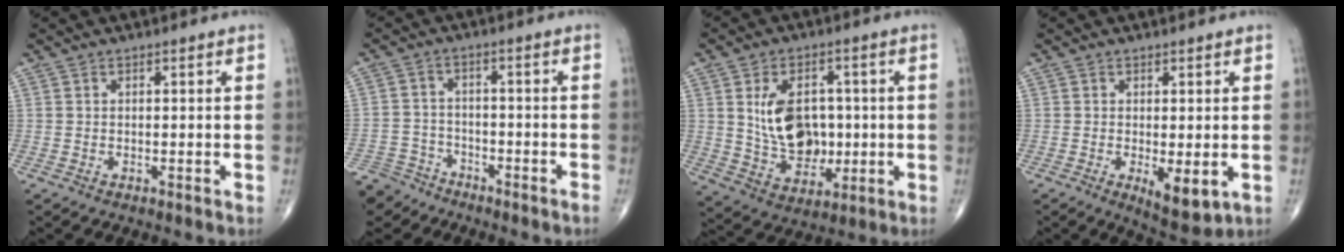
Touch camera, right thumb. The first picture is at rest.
{"total": 8.6, "force": [-7.5, 4.2, 1.0], "torque": [-0.022, 0.031, -0.137]}
{"total": 12.7, "force": [1.1, 9.0, 9.0], "torque": [-0.117, -0.006, 0.034]}
{"total": 6.2, "force": [-1.3, 2.4, 5.5], "torque": [-0.081, -0.019, -0.013]}